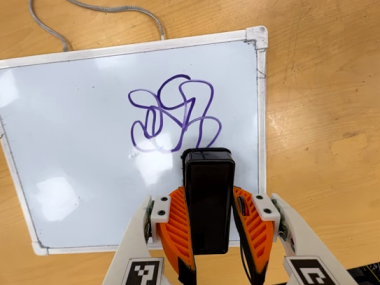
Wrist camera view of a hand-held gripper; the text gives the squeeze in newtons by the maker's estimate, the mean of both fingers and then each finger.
{"total": 4.5, "left": 3.2, "right": 5.9}